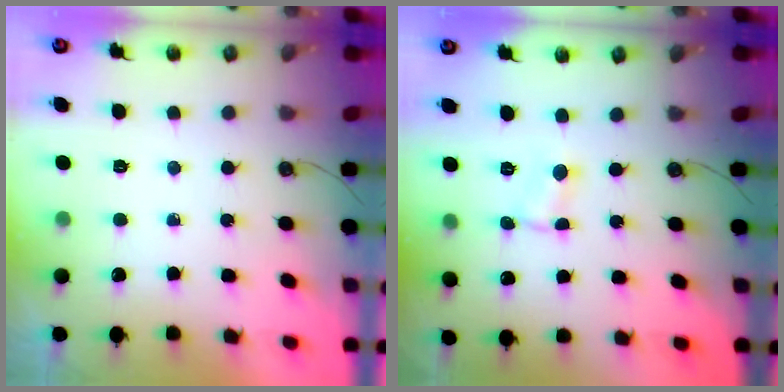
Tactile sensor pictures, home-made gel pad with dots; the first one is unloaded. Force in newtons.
{"total": 0.8, "press": 0.8, "slide": 0.1}